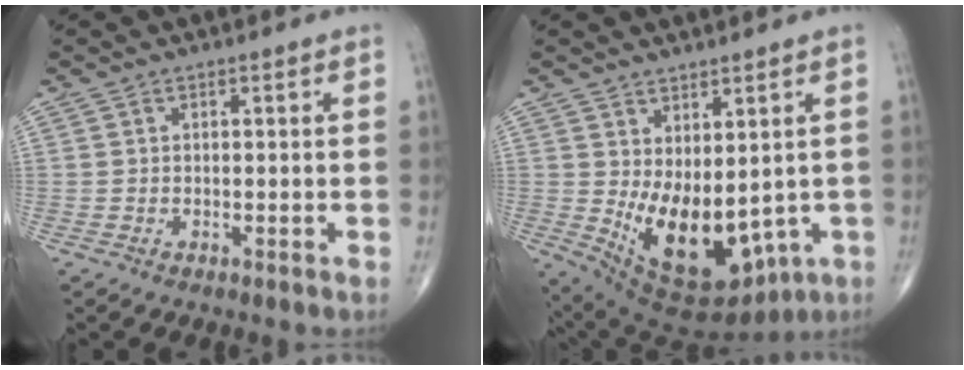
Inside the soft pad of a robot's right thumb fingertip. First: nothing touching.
{"total": 15.5, "force": [-1.0, 8.6, 12.8], "torque": [-0.191, -0.021, 0.019]}